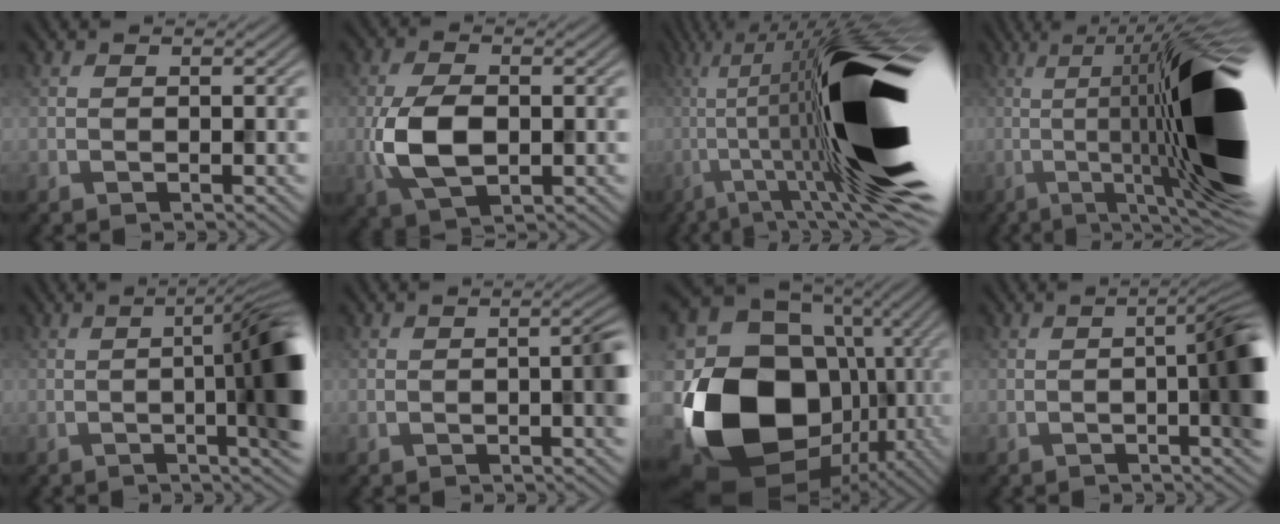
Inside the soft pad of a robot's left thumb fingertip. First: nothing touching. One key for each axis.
{"total": 7.3, "fx": -1.0, "fy": 4.0, "fz": 6.0, "tx": -0.142, "ty": -0.007, "tz": -0.019}
{"total": 23.7, "fx": -2.7, "fy": 6.6, "fz": 22.6, "tx": -0.362, "ty": 0.013, "tz": -0.066}
{"total": 21.5, "fx": -1.8, "fy": 5.2, "fz": 20.8, "tx": -0.293, "ty": 0.018, "tz": -0.039}
{"total": 11.9, "fx": -1.1, "fy": 2.6, "fz": 11.6, "tx": -0.140, "ty": 0.001, "tz": -0.019}
{"total": 3.1, "fx": -0.3, "fy": 0.7, "fz": 3.0, "tx": -0.045, "ty": 0.003, "tz": -0.006}
{"total": 22.1, "fx": -4.2, "fy": 17.8, "fz": 12.4, "tx": -0.288, "ty": -0.053, "tz": -0.044}
{"total": 9.0, "fx": -1.0, "fy": 2.1, "fz": 8.7, "tx": -0.118, "ty": 0.000, "tz": -0.019}